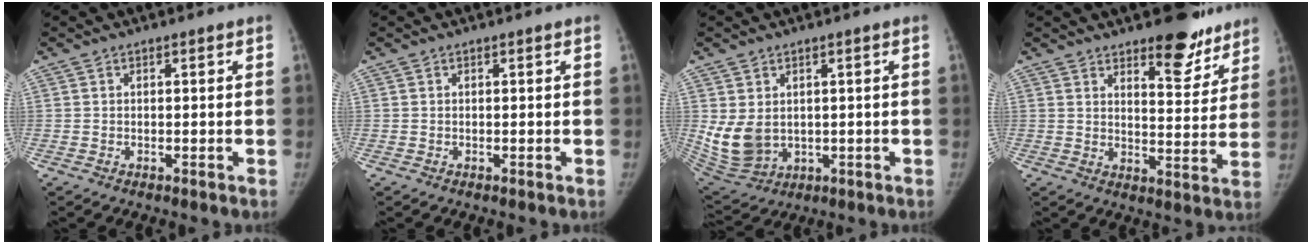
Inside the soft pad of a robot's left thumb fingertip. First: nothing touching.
{"total": 0.0}
{"total": 8.8, "force": [0.9, 6.6, 5.8], "torque": [-0.109, -0.016, 0.043]}
{"total": 11.4, "force": [8.4, 4.3, 6.4], "torque": [-0.041, -0.058, 0.120]}